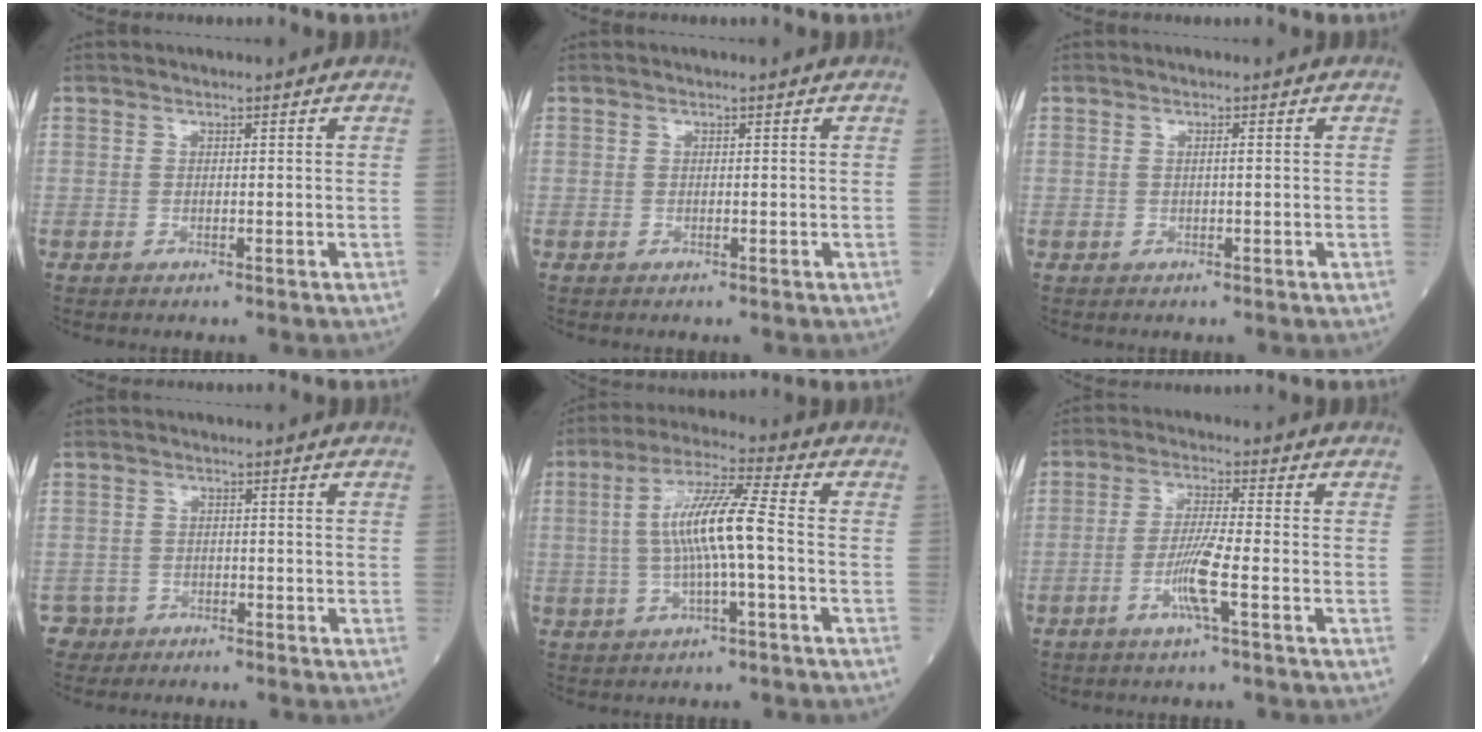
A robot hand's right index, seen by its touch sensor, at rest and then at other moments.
{"total": 0.0}
{"total": 0.7, "force": [0.1, 0.0, 0.7], "torque": [-0.013, 0.002, 0.000]}
{"total": 2.4, "force": [-1.6, 1.6, -0.9], "torque": [0.014, 0.009, -0.034]}
{"total": 10.0, "force": [-0.5, 0.5, 9.9], "torque": [-0.188, 0.015, -0.014]}
{"total": 6.0, "force": [-2.3, -0.4, 5.6], "torque": [-0.111, -0.007, -0.048]}